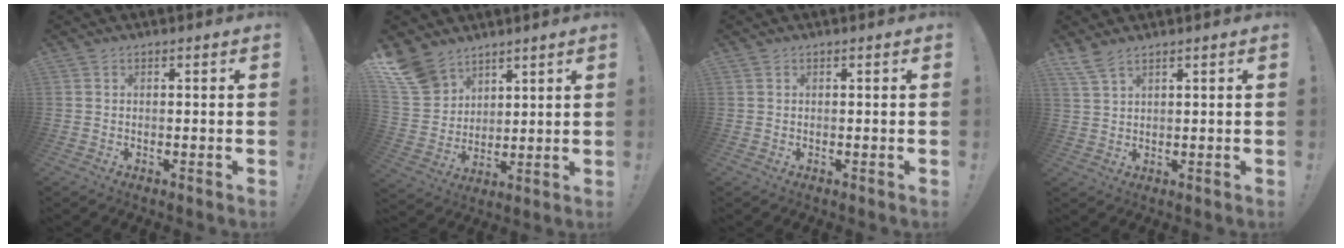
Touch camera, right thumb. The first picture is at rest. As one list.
[{"total": 11.6, "force": [8.3, 7.3, 3.5], "torque": [-0.074, -0.057, 0.168]}, {"total": 0.0}, {"total": 4.1, "force": [3.2, 0.7, 2.4], "torque": [-0.057, -0.012, 0.062]}]